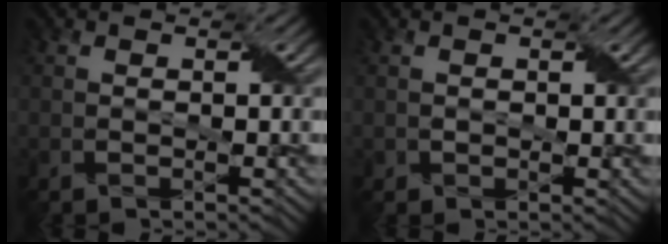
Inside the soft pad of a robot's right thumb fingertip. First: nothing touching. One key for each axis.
{"total": 1.1, "fx": 0.3, "fy": 1.0, "fz": 0.4, "tx": -0.013, "ty": -0.002, "tz": 0.008}